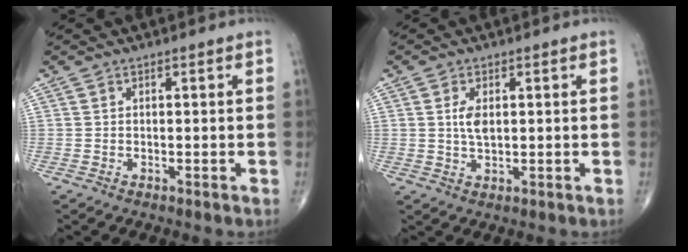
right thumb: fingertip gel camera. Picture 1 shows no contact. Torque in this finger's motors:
{"motor_torque": [0.84, 0.74, 0.35, -0.21, -0.02]}